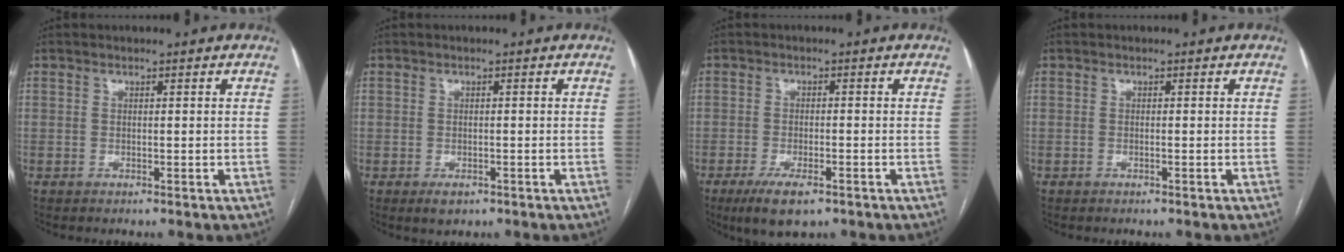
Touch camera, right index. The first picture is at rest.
{"total": 2.1, "force": [-1.2, 1.4, 1.0], "torque": [-0.011, 0.001, -0.009]}
{"total": 5.9, "force": [-3.8, 2.0, 4.1], "torque": [-0.074, -0.009, -0.057]}
{"total": 0.0}